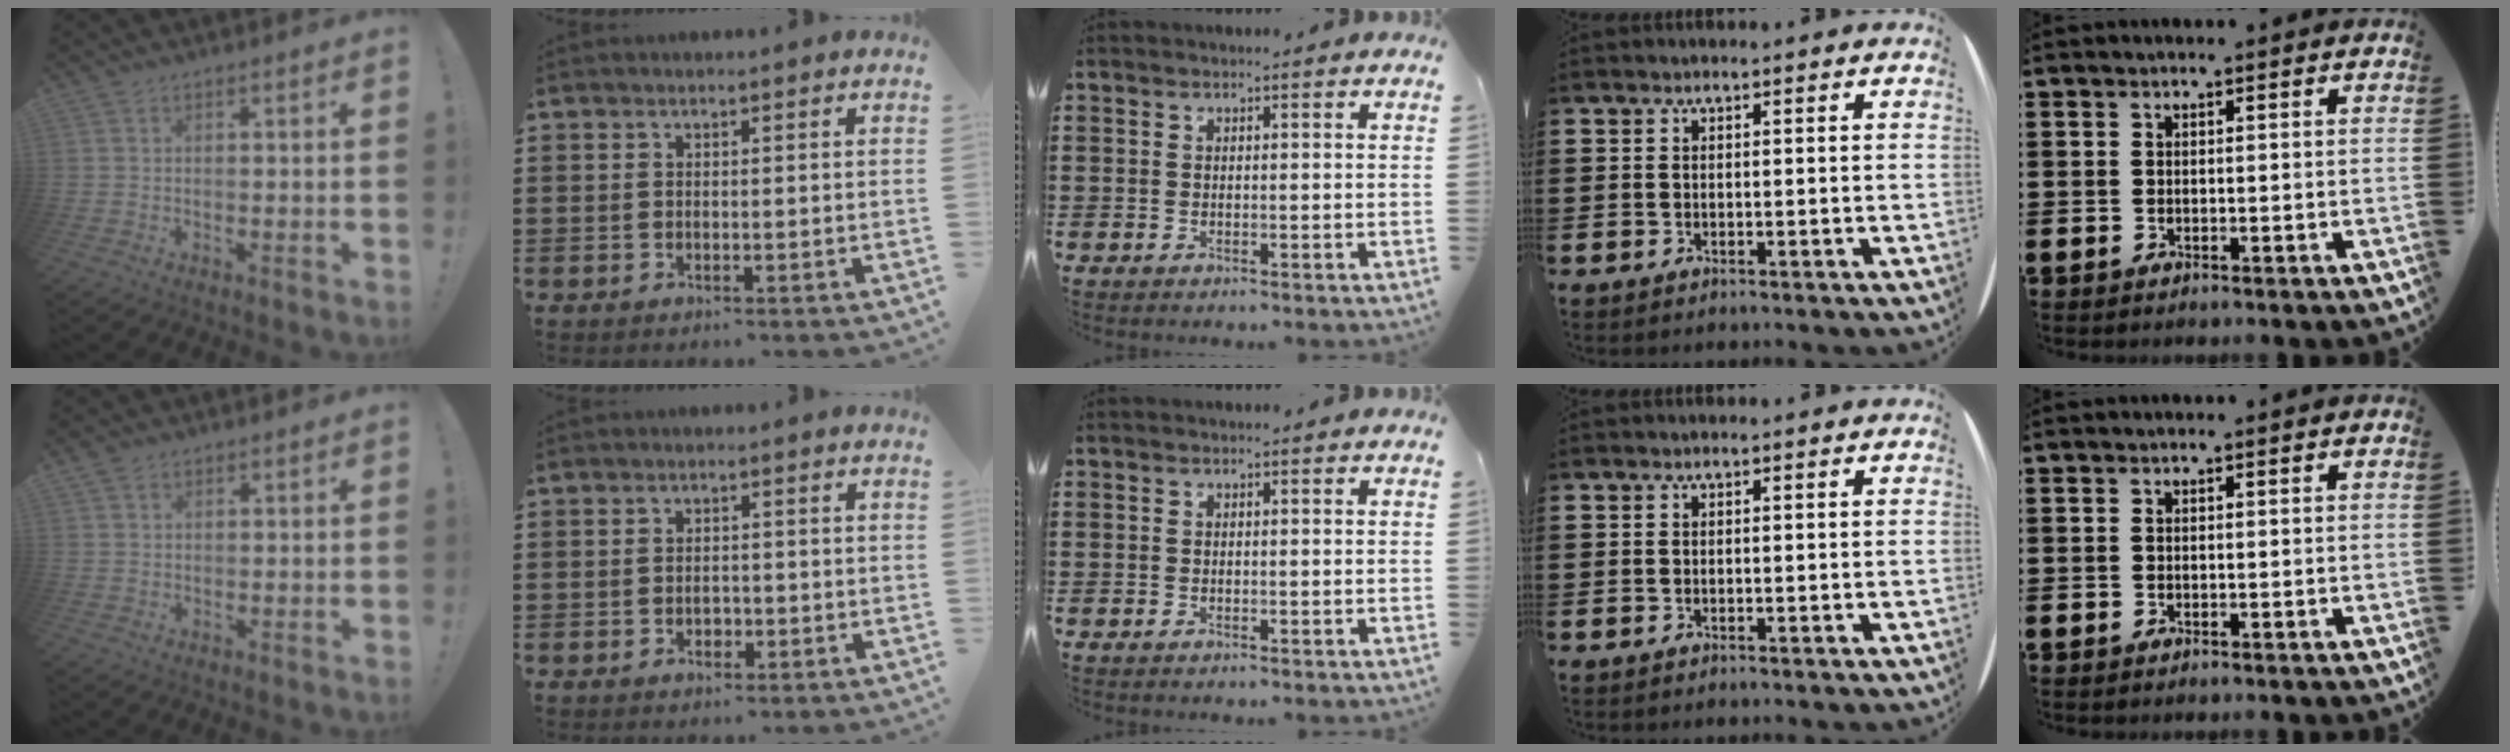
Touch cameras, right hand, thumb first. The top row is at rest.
{"thumb": {"total": 1.6, "force": [1.3, 0.9, 0.3], "torque": [-0.003, -0.004, 0.024]}, "index": {"total": 1.7, "force": [-0.6, 1.1, 1.2], "torque": [-0.025, 0.001, -0.013]}}